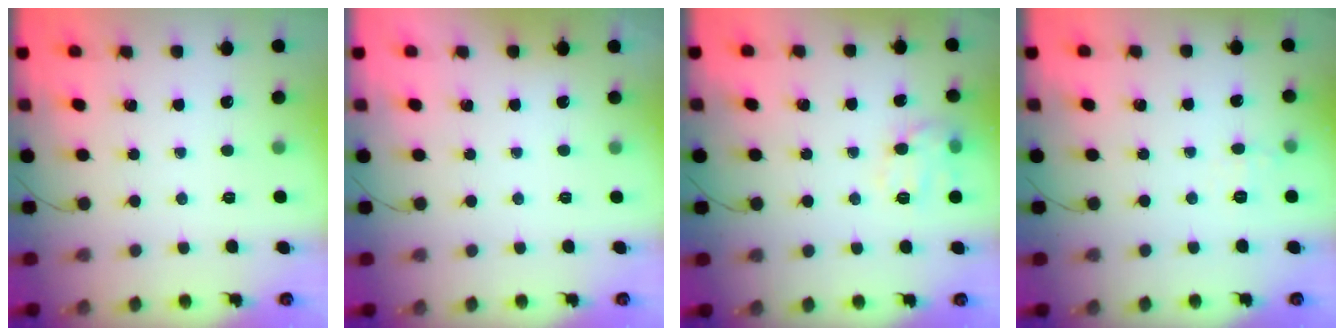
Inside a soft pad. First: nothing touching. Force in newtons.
{"total": 1.9, "press": 1.9, "slide": 0.3}
{"total": 10.8, "press": 10.8, "slide": 0.4}
{"total": 6.1, "press": 6.0, "slide": 1.5}